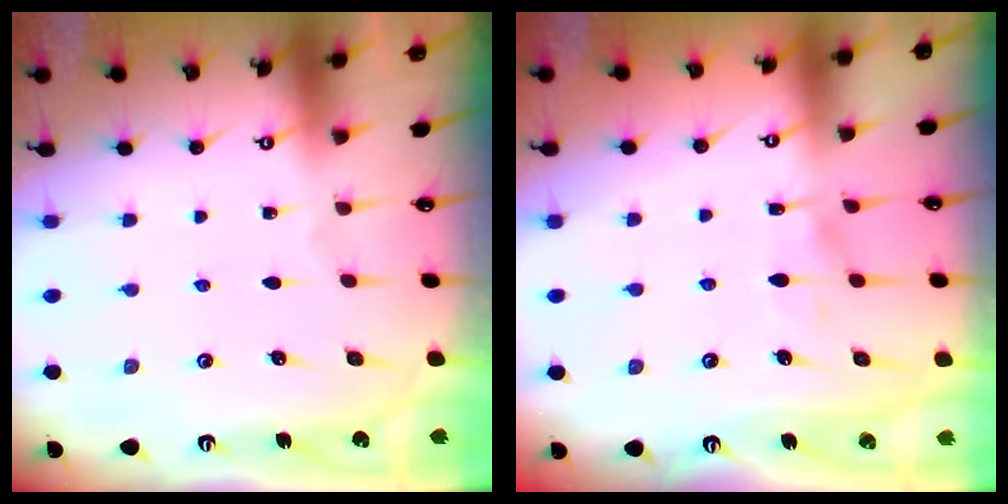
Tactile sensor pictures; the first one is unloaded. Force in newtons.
{"total": 5.8, "press": 5.8, "slide": 0.5}